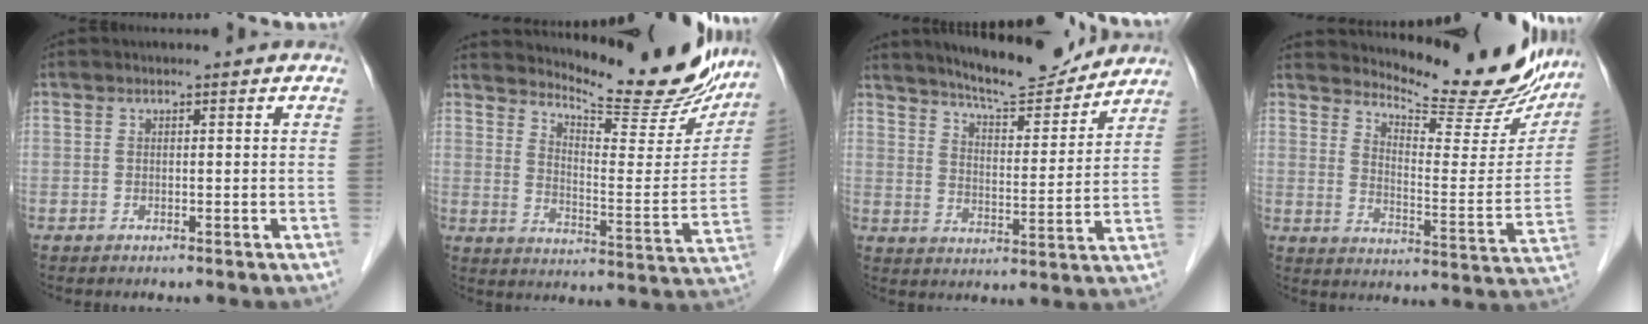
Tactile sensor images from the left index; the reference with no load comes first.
{"total": 18.2, "force": [17.0, 2.5, 6.0], "torque": [-0.087, -0.066, 0.222]}
{"total": 12.4, "force": [11.6, 1.6, 4.1], "torque": [-0.065, -0.007, 0.175]}
{"total": 17.8, "force": [16.7, 3.3, 5.2], "torque": [-0.069, -0.062, 0.211]}